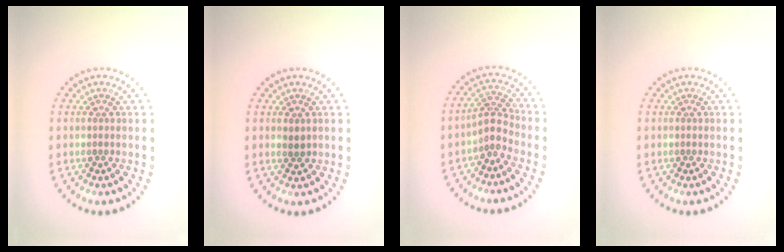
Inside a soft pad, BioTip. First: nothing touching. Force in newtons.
{"total": 0.7, "press": 0.7, "slide": 0.2}
{"total": 2.2, "press": 1.6, "slide": 1.6}
{"total": 0.0}